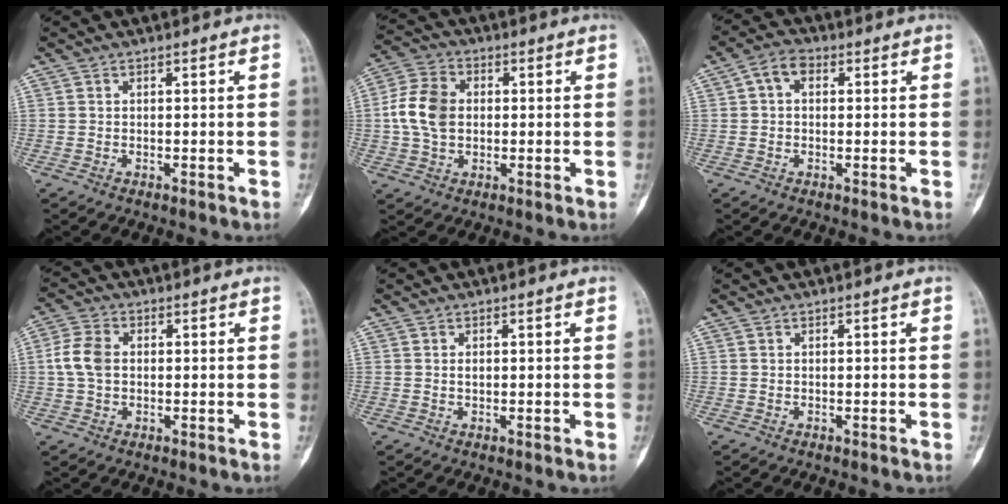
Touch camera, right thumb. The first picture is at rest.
{"total": 9.4, "force": [0.3, 6.8, 6.5], "torque": [-0.123, 0.015, 0.001]}
{"total": 4.5, "force": [1.0, 3.2, 3.0], "torque": [-0.042, 0.017, 0.010]}
{"total": 6.0, "force": [0.3, 4.2, 4.2], "torque": [-0.093, 0.012, 0.000]}
{"total": 0.8, "force": [0.1, 0.5, 0.6], "torque": [-0.006, 0.001, 0.003]}
{"total": 0.0}